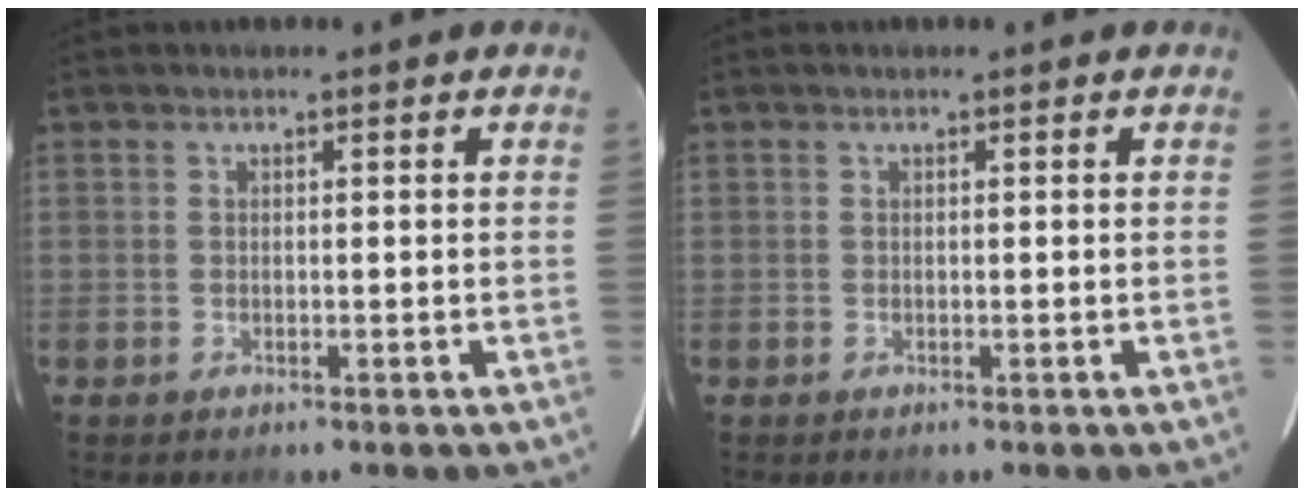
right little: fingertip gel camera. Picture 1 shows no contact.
{"total": 0.0}